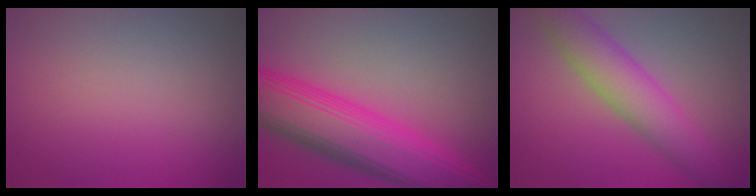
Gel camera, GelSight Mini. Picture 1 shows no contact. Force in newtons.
{"total": 9.6, "press": 9.6, "slide": 0.3}
{"total": 5.6, "press": 5.6, "slide": 0.2}